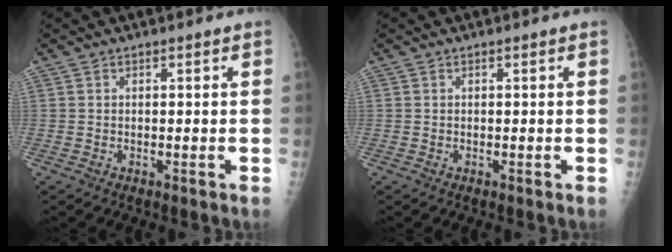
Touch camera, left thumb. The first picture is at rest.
{"total": 0.0}